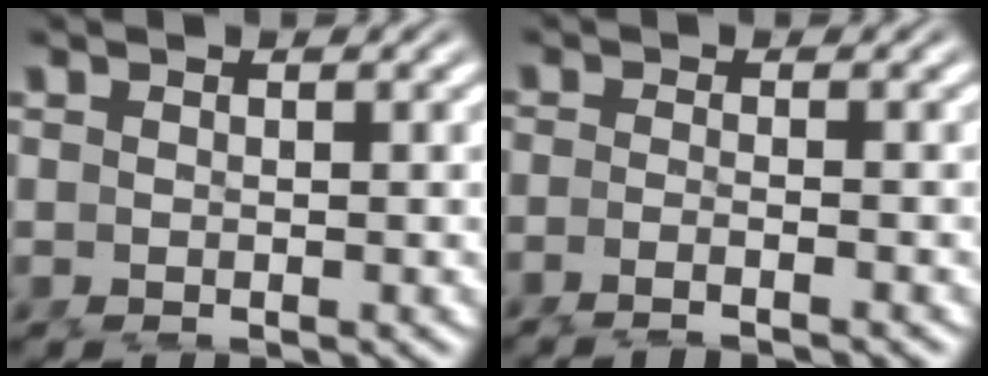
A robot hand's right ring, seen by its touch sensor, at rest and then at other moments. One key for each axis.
{"total": 3.4, "fx": -3.0, "fy": 0.4, "fz": 1.7, "tx": -0.034, "ty": -0.001, "tz": -0.054}